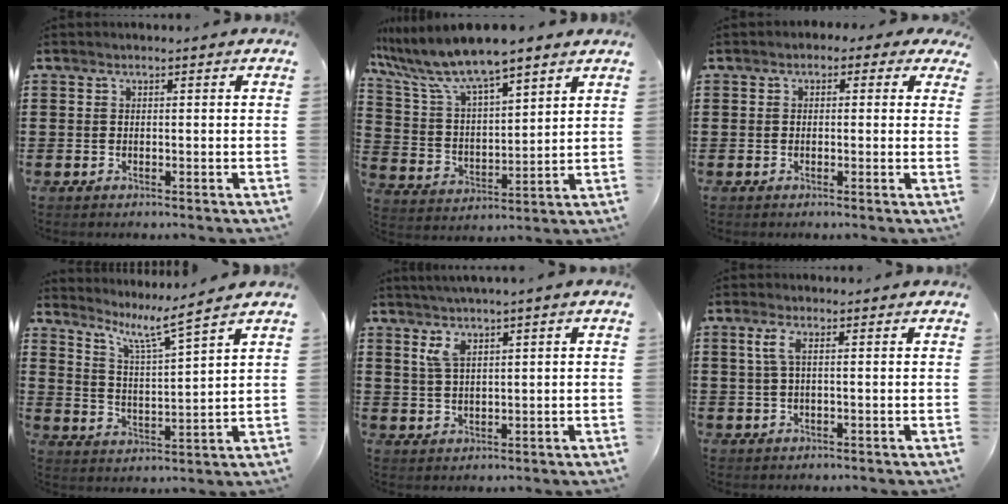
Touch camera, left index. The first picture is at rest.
{"total": 8.7, "force": [7.5, 1.3, 4.3], "torque": [-0.115, -0.035, 0.127]}
{"total": 1.4, "force": [-0.3, 1.2, 0.7], "torque": [-0.019, 0.008, -0.008]}
{"total": 6.8, "force": [5.3, 0.0, 4.2], "torque": [-0.102, -0.028, 0.086]}
{"total": 3.7, "force": [1.8, 0.8, 3.1], "torque": [-0.066, 0.003, 0.032]}
{"total": 2.7, "force": [0.5, 0.6, 2.6], "torque": [-0.059, 0.000, 0.005]}